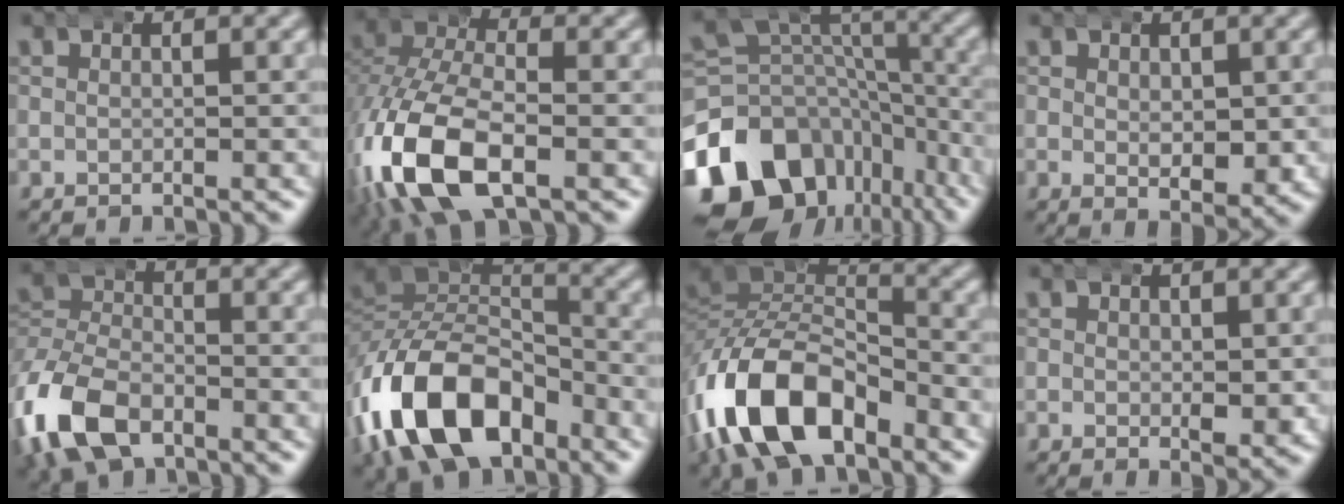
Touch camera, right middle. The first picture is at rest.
{"total": 10.7, "force": [-2.2, 6.9, 7.9], "torque": [-0.192, -0.044, -0.018]}
{"total": 17.0, "force": [-6.8, 13.1, 8.5], "torque": [-0.147, -0.056, -0.098]}
{"total": 3.2, "force": [-0.1, 1.9, 2.6], "torque": [-0.039, -0.021, 0.007]}
{"total": 8.4, "force": [-3.9, 6.2, 4.2], "torque": [-0.110, -0.030, -0.056]}
{"total": 13.0, "force": [-4.9, 8.9, 8.1], "torque": [-0.183, -0.045, -0.065]}
{"total": 11.5, "force": [-4.6, 7.6, 7.3], "torque": [-0.170, -0.037, -0.064]}
{"total": 2.1, "force": [0.0, 1.3, 1.6], "torque": [-0.029, -0.012, 0.006]}